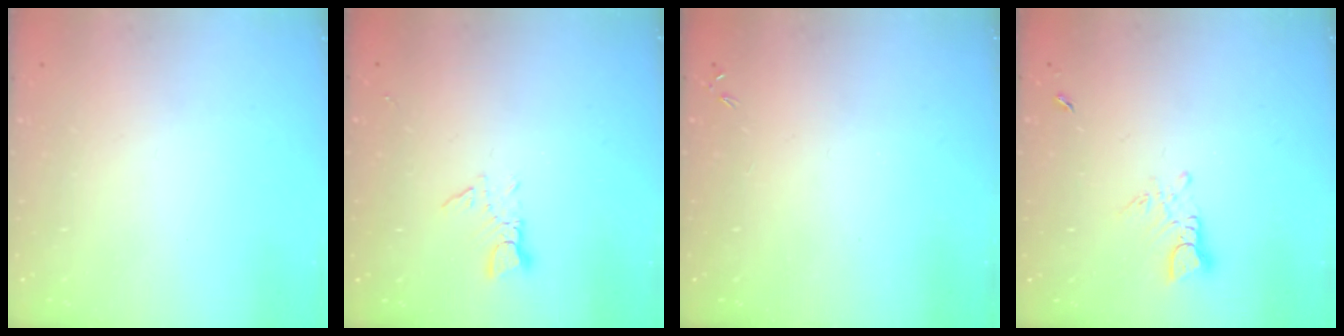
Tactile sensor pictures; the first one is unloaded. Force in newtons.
{"total": 3.0, "press": 3.0, "slide": 0.3}
{"total": 0.0}
{"total": 3.0, "press": 2.9, "slide": 0.4}